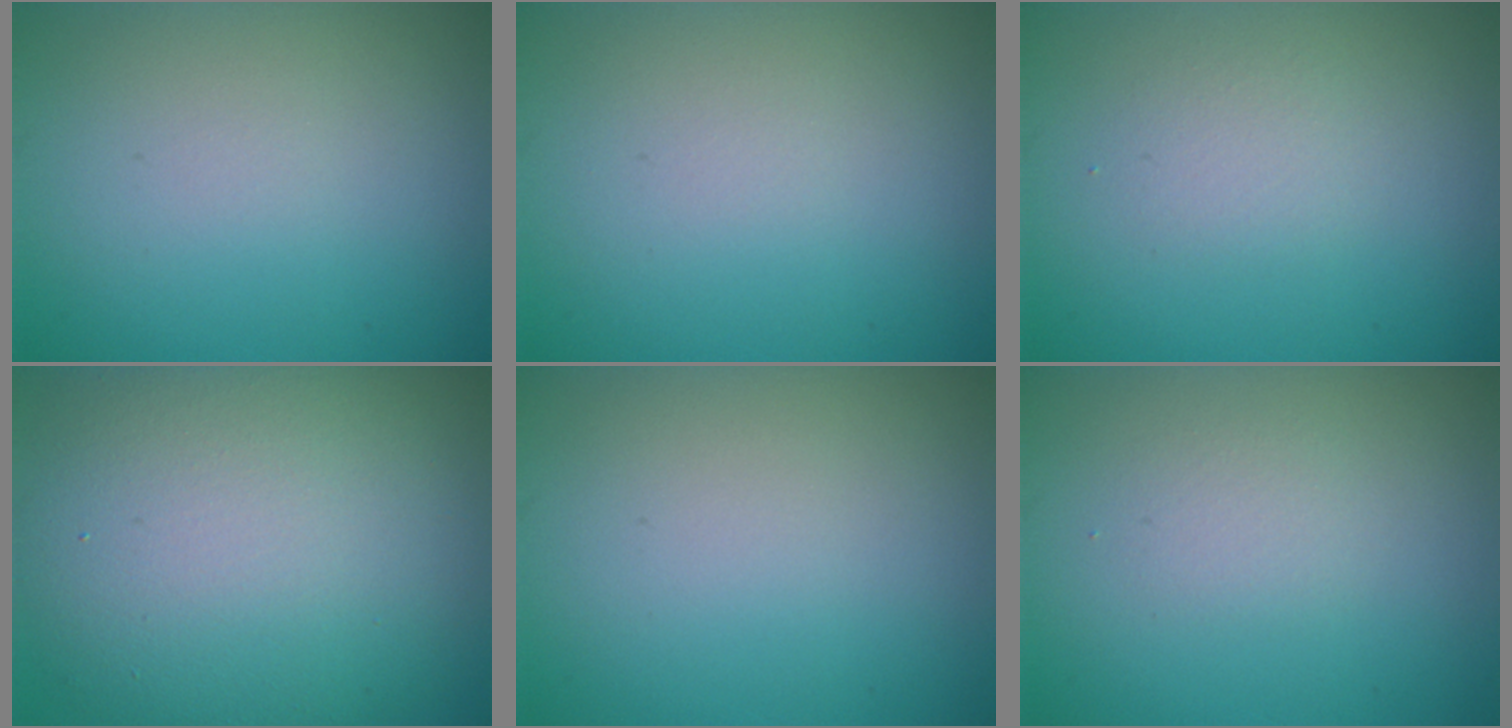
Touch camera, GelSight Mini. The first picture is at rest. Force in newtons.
{"total": 0.0}
{"total": 1.3, "press": 1.3, "slide": 0.1}
{"total": 13.2, "press": 13.2, "slide": 0.9}
{"total": 0.0}
{"total": 1.2, "press": 1.2, "slide": 0.0}